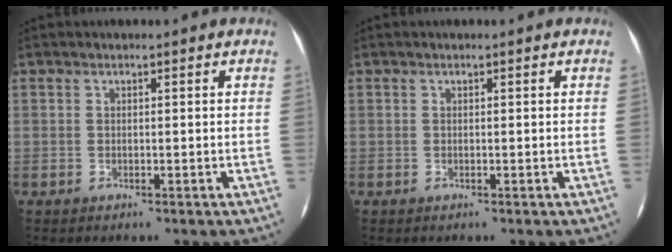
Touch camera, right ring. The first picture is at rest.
{"total": 0.0}